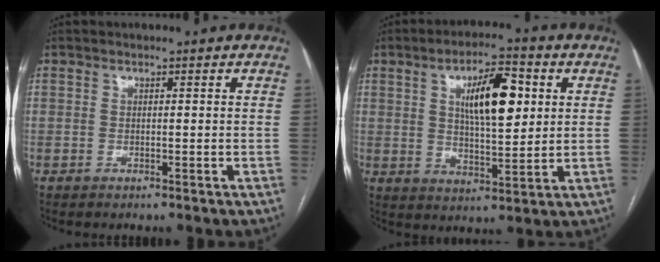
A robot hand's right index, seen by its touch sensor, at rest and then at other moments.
{"total": 11.4, "force": [3.3, 3.4, 10.4], "torque": [-0.174, 0.009, 0.057]}